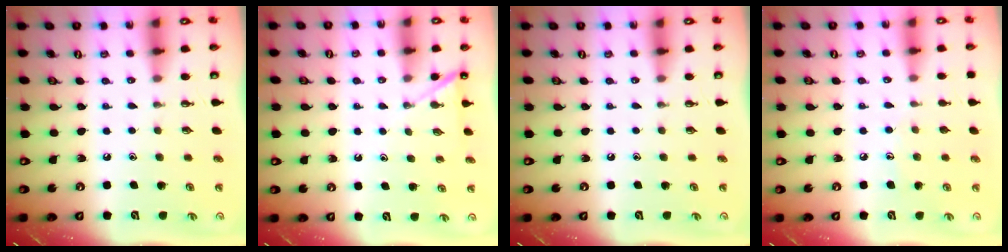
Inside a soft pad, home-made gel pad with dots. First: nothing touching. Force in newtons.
{"total": 4.0, "press": 4.0, "slide": 0.4}
{"total": 0.0}
{"total": 5.5, "press": 5.5, "slide": 0.5}